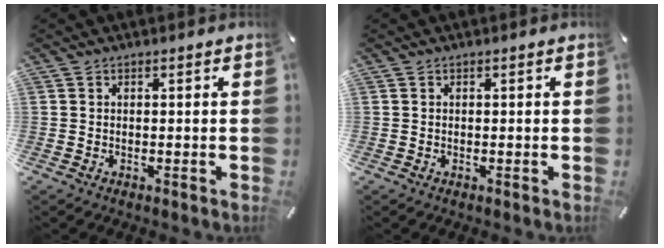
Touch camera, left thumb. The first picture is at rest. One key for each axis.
{"total": 0.0}